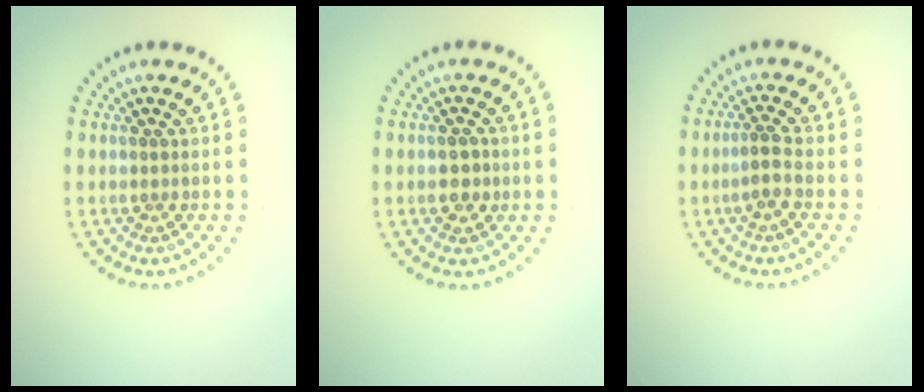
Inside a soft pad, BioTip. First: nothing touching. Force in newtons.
{"total": 1.8, "press": 1.8, "slide": 0.2}
{"total": 1.6, "press": 1.2, "slide": 1.1}